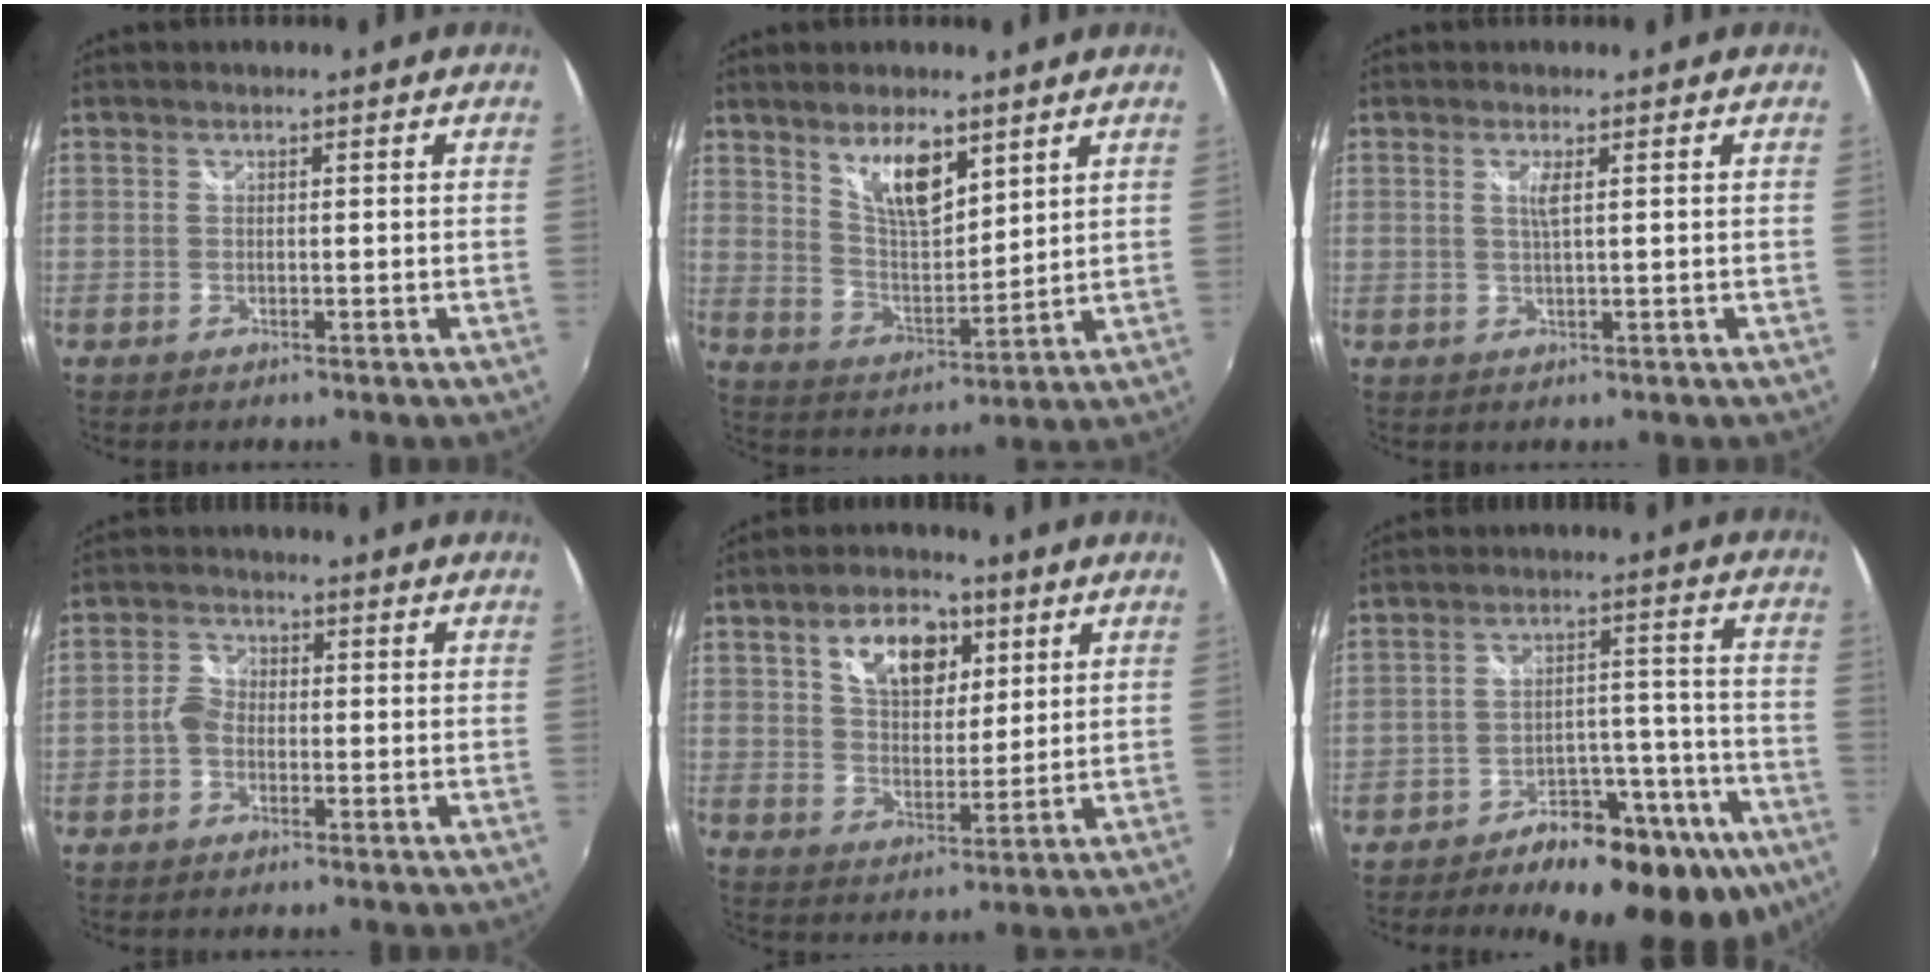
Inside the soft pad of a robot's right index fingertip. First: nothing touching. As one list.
[{"total": 9.6, "force": [5.9, 3.6, 6.7], "torque": [-0.110, -0.002, 0.116]}, {"total": 1.8, "force": [0.5, -0.2, 1.7], "torque": [-0.032, -0.003, 0.008]}, {"total": 3.1, "force": [-1.3, 2.4, 1.5], "torque": [-0.028, 0.008, -0.029]}, {"total": 11.3, "force": [5.0, 6.7, 7.5], "torque": [-0.123, 0.019, 0.085]}, {"total": 19.8, "force": [-13.8, 8.1, 11.7], "torque": [-0.152, 0.014, -0.182]}]